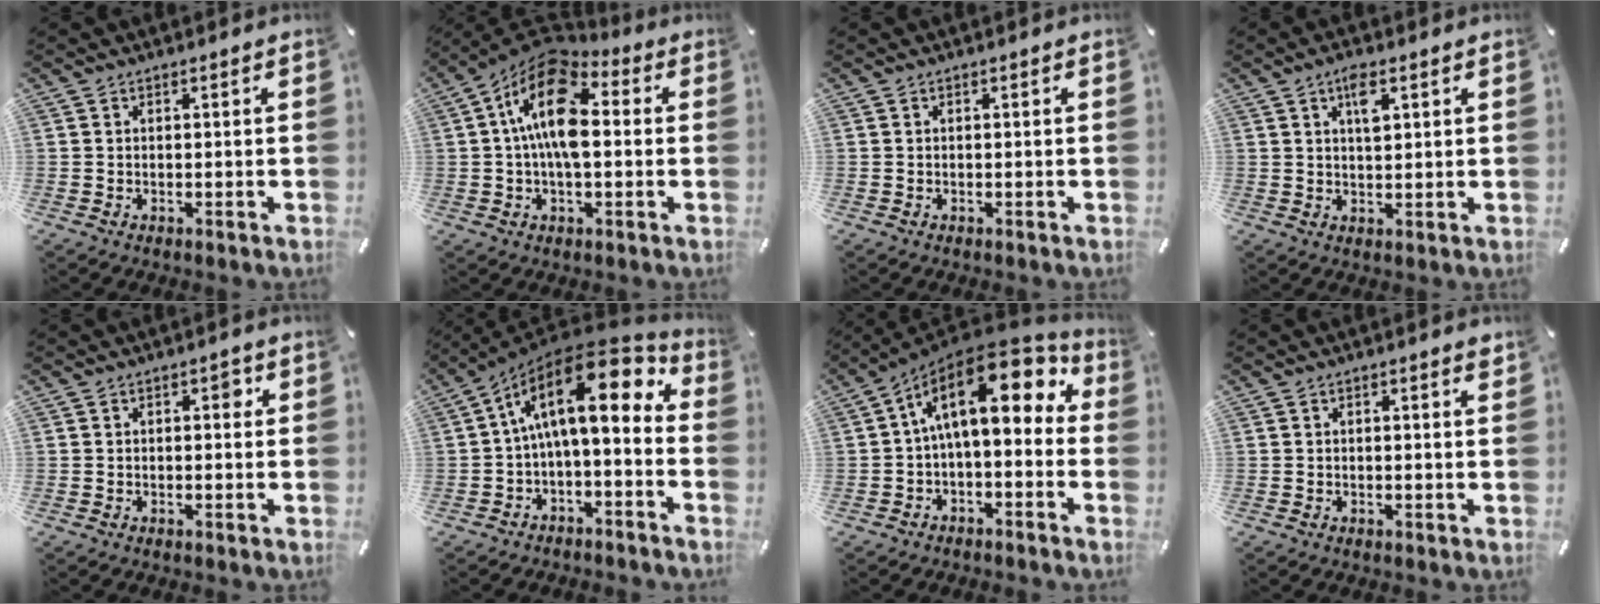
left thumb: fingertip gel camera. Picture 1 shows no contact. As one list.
[{"total": 15.9, "force": [1.5, 8.5, 13.4], "torque": [-0.245, -0.009, 0.026]}, {"total": 0.0}, {"total": 4.8, "force": [2.3, 1.9, 3.8], "torque": [-0.065, -0.001, 0.035]}, {"total": 2.4, "force": [0.5, 1.3, 2.0], "torque": [-0.024, 0.004, 0.001]}, {"total": 19.1, "force": [4.9, 8.2, 16.5], "torque": [-0.279, -0.033, 0.076]}, {"total": 18.5, "force": [5.7, 9.0, 15.1], "torque": [-0.250, -0.034, 0.096]}, {"total": 0.8, "force": [0.3, 0.1, 0.8], "torque": [-0.014, 0.001, 0.004]}]